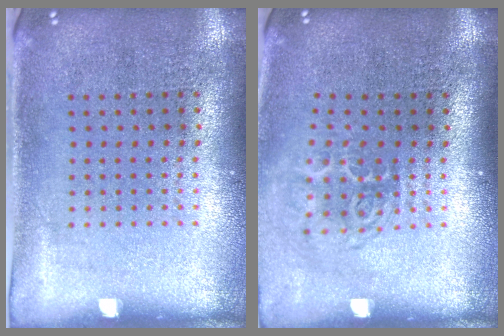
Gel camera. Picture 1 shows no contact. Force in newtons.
{"total": 1.7, "press": 1.1, "slide": 1.3}